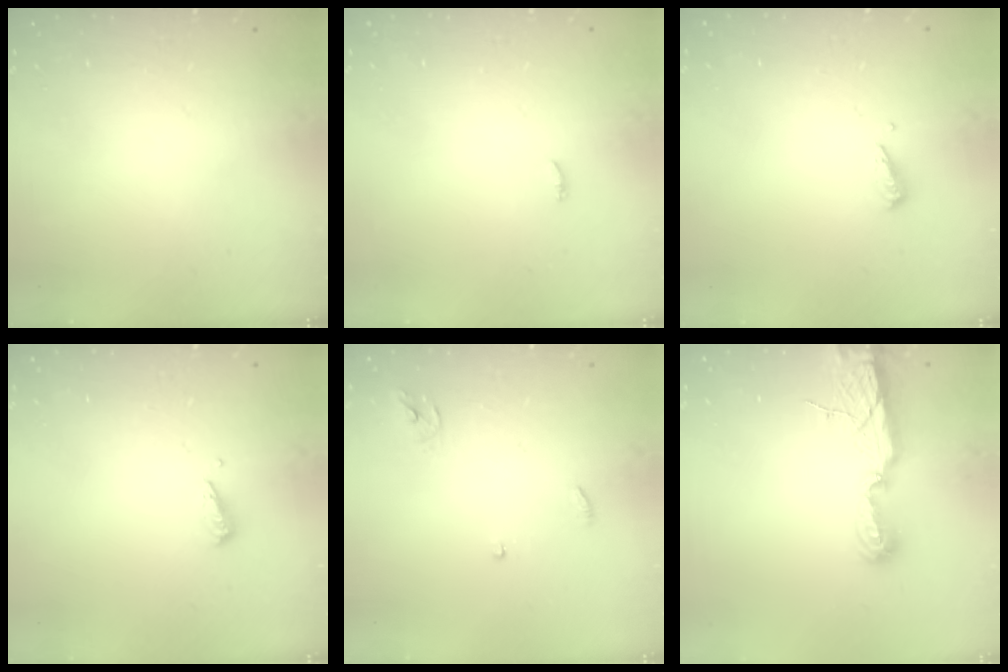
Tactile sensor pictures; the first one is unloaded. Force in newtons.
{"total": 5.6, "press": 3.4, "slide": 4.4}
{"total": 2.9, "press": 2.9, "slide": 0.4}
{"total": 2.9, "press": 2.9, "slide": 0.4}
{"total": 3.9, "press": 3.9, "slide": 0.4}
{"total": 8.4, "press": 8.4, "slide": 0.5}